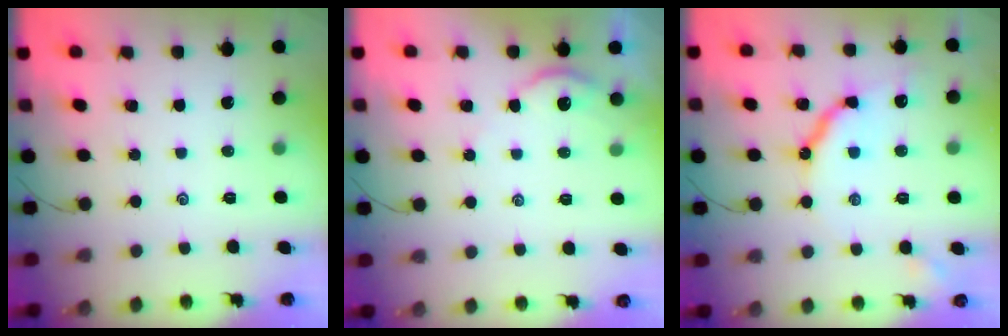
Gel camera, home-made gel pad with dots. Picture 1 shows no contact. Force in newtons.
{"total": 2.8, "press": 2.8, "slide": 0.4}
{"total": 10.3, "press": 10.2, "slide": 1.1}